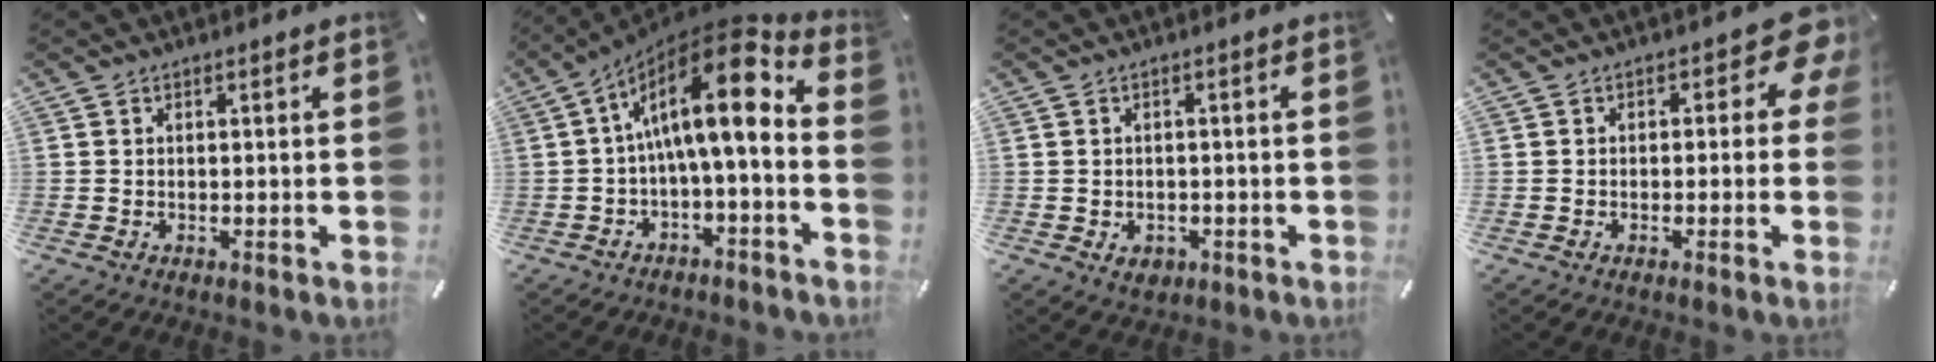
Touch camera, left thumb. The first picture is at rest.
{"total": 16.8, "force": [3.3, 5.4, 15.6], "torque": [-0.249, -0.020, 0.049]}
{"total": 2.8, "force": [-1.0, 2.4, 1.1], "torque": [-0.010, 0.002, -0.020]}
{"total": 6.3, "force": [1.3, 3.6, 5.0], "torque": [-0.063, -0.004, 0.017]}